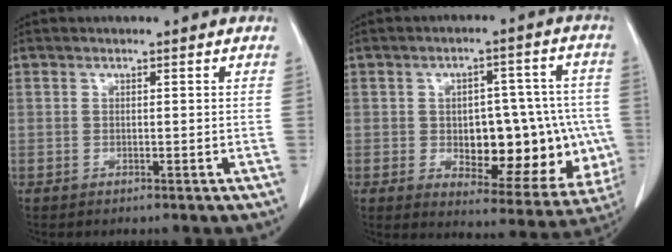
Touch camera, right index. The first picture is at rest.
{"total": 17.9, "force": [-2.2, 8.5, 15.6], "torque": [-0.185, 0.025, 0.000]}